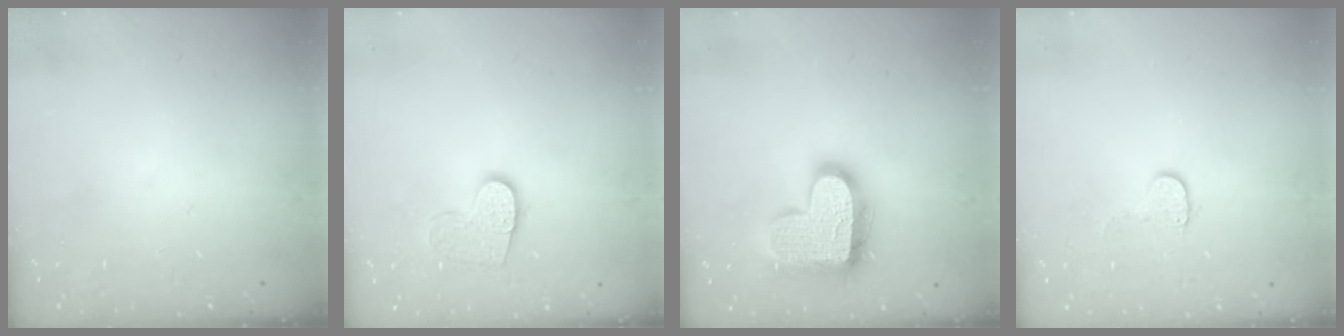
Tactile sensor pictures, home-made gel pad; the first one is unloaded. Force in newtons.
{"total": 9.9, "press": 9.9, "slide": 0.7}
{"total": 19.4, "press": 19.3, "slide": 1.4}
{"total": 4.6, "press": 4.6, "slide": 0.4}